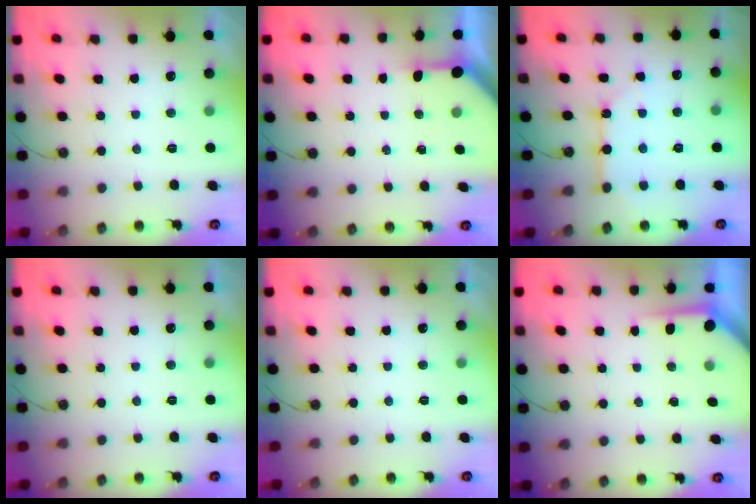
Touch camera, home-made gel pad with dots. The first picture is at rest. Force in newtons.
{"total": 2.9, "press": 2.9, "slide": 0.3}
{"total": 6.3, "press": 6.3, "slide": 0.6}
{"total": 0.0}
{"total": 0.0}
{"total": 3.6, "press": 3.6, "slide": 0.4}